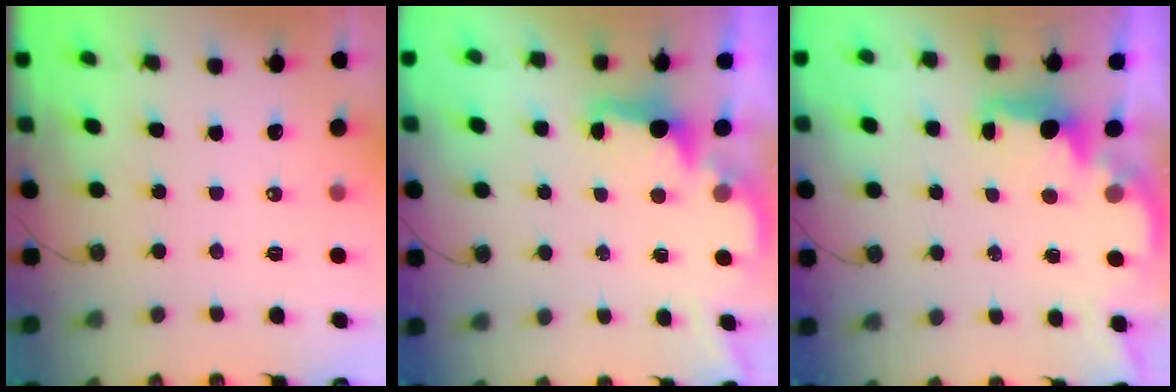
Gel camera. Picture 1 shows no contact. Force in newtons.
{"total": 2.0, "press": 1.9, "slide": 0.8}
{"total": 2.2, "press": 2.1, "slide": 0.8}